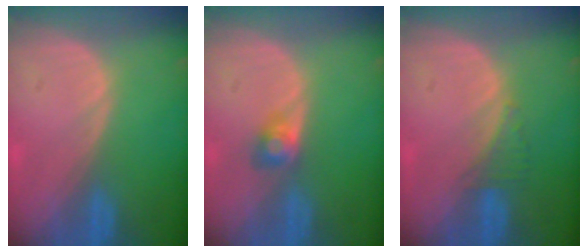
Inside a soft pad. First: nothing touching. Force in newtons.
{"total": 2.4, "press": 2.4, "slide": 0.4}
{"total": 1.9, "press": 1.8, "slide": 0.7}